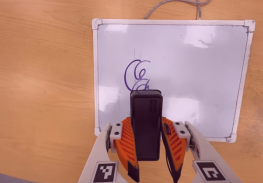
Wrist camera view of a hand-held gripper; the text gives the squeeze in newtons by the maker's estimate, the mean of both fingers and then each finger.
{"total": 7.2, "left": 5.6, "right": 8.8}